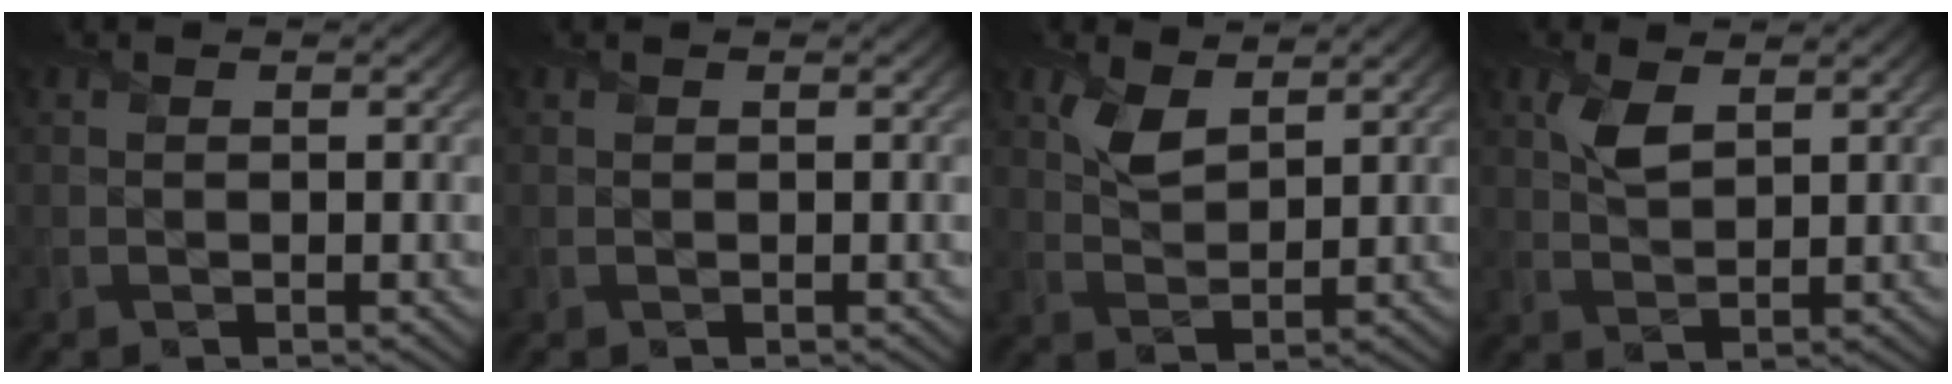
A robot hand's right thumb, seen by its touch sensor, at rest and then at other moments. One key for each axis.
{"total": 0.0}
{"total": 3.9, "fx": 2.5, "fy": 1.8, "fz": 2.4, "tx": -0.060, "ty": -0.003, "tz": 0.049}
{"total": 3.3, "fx": 1.8, "fy": 1.5, "fz": 2.4, "tx": -0.059, "ty": 0.003, "tz": 0.035}